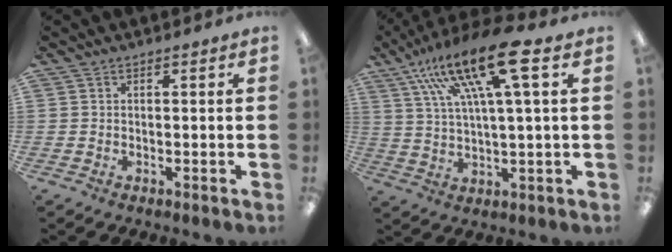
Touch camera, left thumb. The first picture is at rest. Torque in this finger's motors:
{"motor_torque": [0.16, 0.66, 1.86, -0.91, 0.16]}